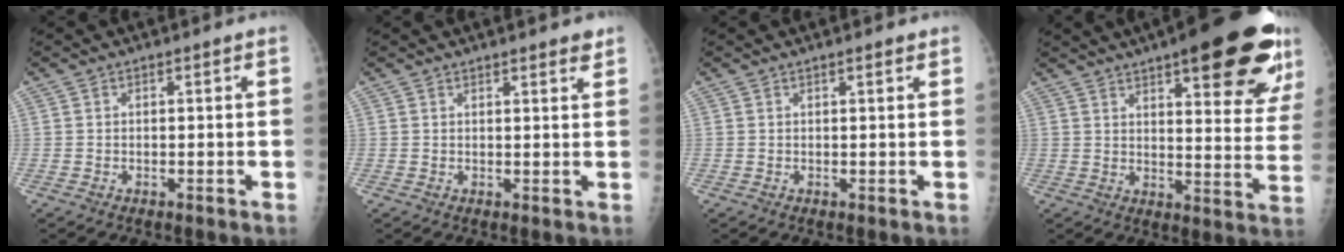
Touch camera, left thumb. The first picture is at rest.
{"total": 2.8, "force": [2.4, 0.6, 1.4], "torque": [-0.004, -0.008, 0.029]}
{"total": 1.2, "force": [0.9, 0.3, 0.8], "torque": [-0.010, -0.002, 0.012]}
{"total": 25.1, "force": [14.8, 6.9, 19.1], "torque": [-0.218, -0.041, 0.189]}